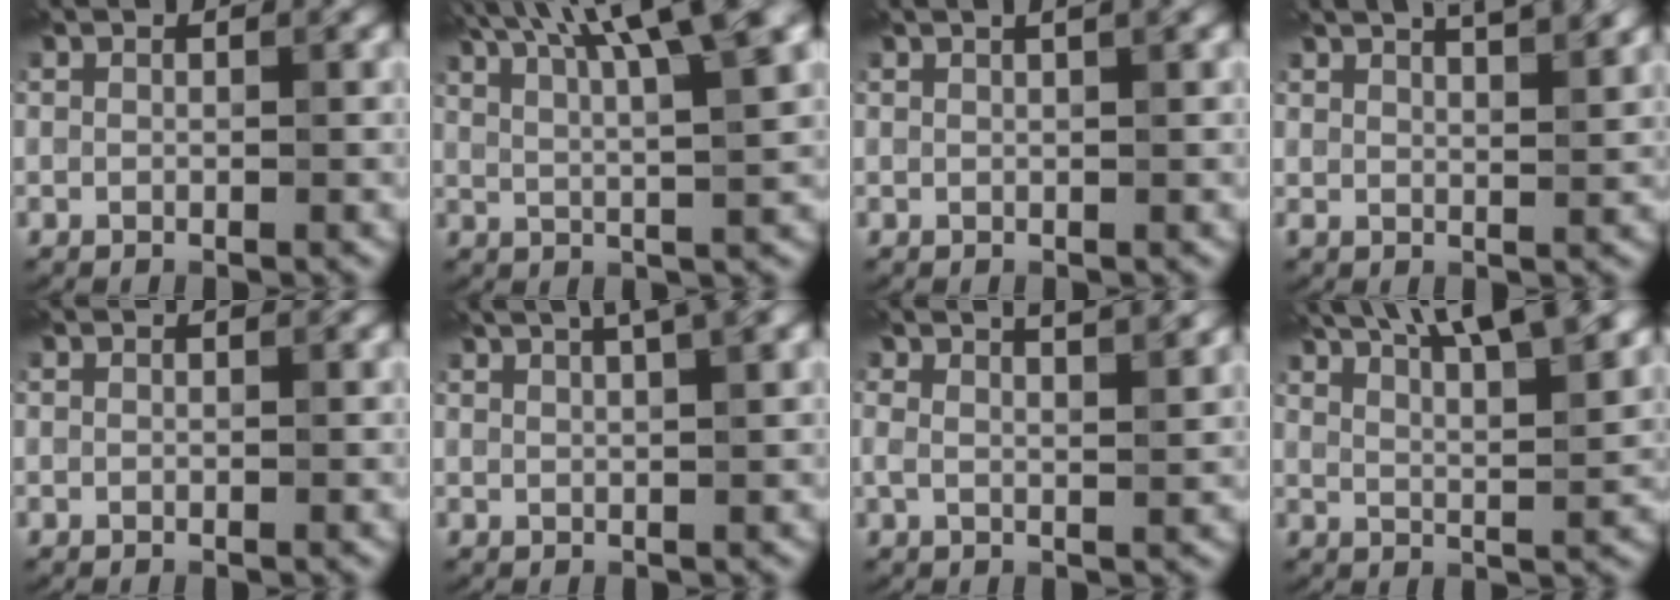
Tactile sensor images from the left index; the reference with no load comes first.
{"total": 13.6, "force": [7.7, 3.8, 10.6], "torque": [-0.134, 0.046, 0.084]}
{"total": 2.5, "force": [1.3, 0.9, 1.9], "torque": [-0.012, 0.006, 0.003]}
{"total": 5.9, "force": [4.2, 2.0, 3.6], "torque": [-0.026, 0.029, 0.035]}
{"total": 0.0}
{"total": 6.2, "force": [3.9, 1.7, 4.5], "torque": [-0.040, 0.030, 0.028]}
{"total": 6.0, "force": [3.7, 2.1, 4.2], "torque": [-0.032, 0.033, 0.016]}
{"total": 13.0, "force": [8.6, 3.9, 8.9], "torque": [-0.103, 0.042, 0.087]}